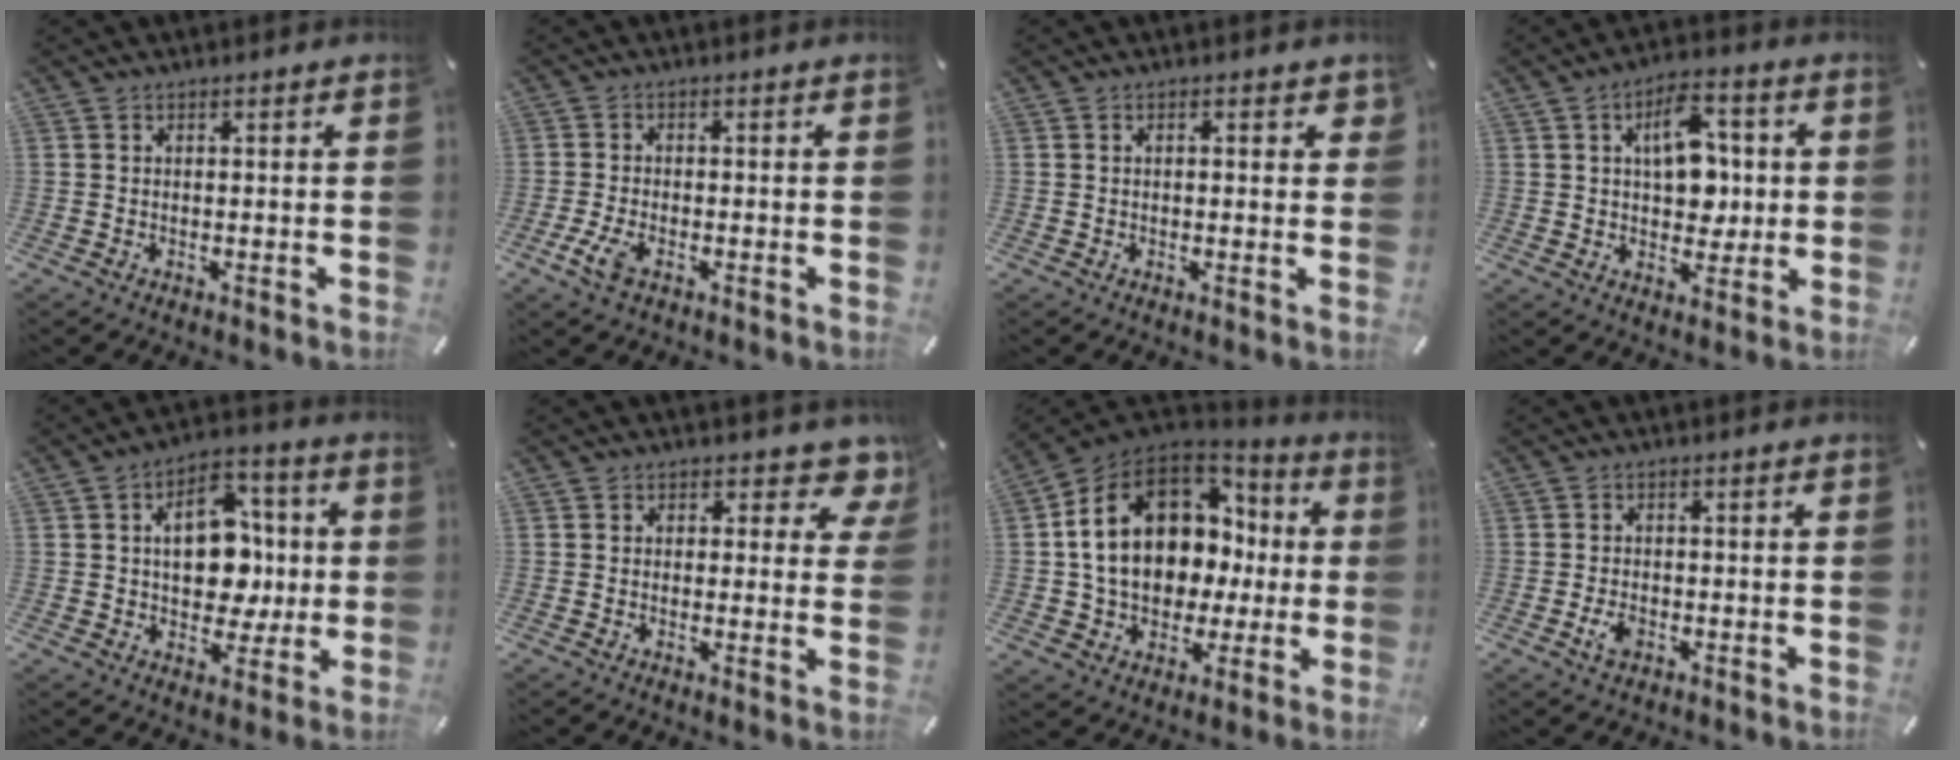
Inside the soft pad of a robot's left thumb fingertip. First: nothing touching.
{"total": 4.7, "force": [-2.3, 2.2, 3.5], "torque": [-0.095, -0.007, -0.049]}
{"total": 1.6, "force": [0.2, 1.0, 1.2], "torque": [-0.010, 0.000, -0.002]}
{"total": 11.5, "force": [1.9, 7.7, 8.3], "torque": [-0.105, 0.002, 0.031]}
{"total": 14.6, "force": [0.7, 10.6, 10.0], "torque": [-0.150, 0.004, 0.014]}
{"total": 4.1, "force": [2.1, 2.9, 2.0], "torque": [-0.006, -0.011, 0.030]}
{"total": 17.9, "force": [2.9, 13.8, 11.0], "torque": [-0.222, -0.008, 0.056]}
{"total": 3.2, "force": [-1.3, 2.1, 2.0], "torque": [-0.050, 0.000, -0.025]}